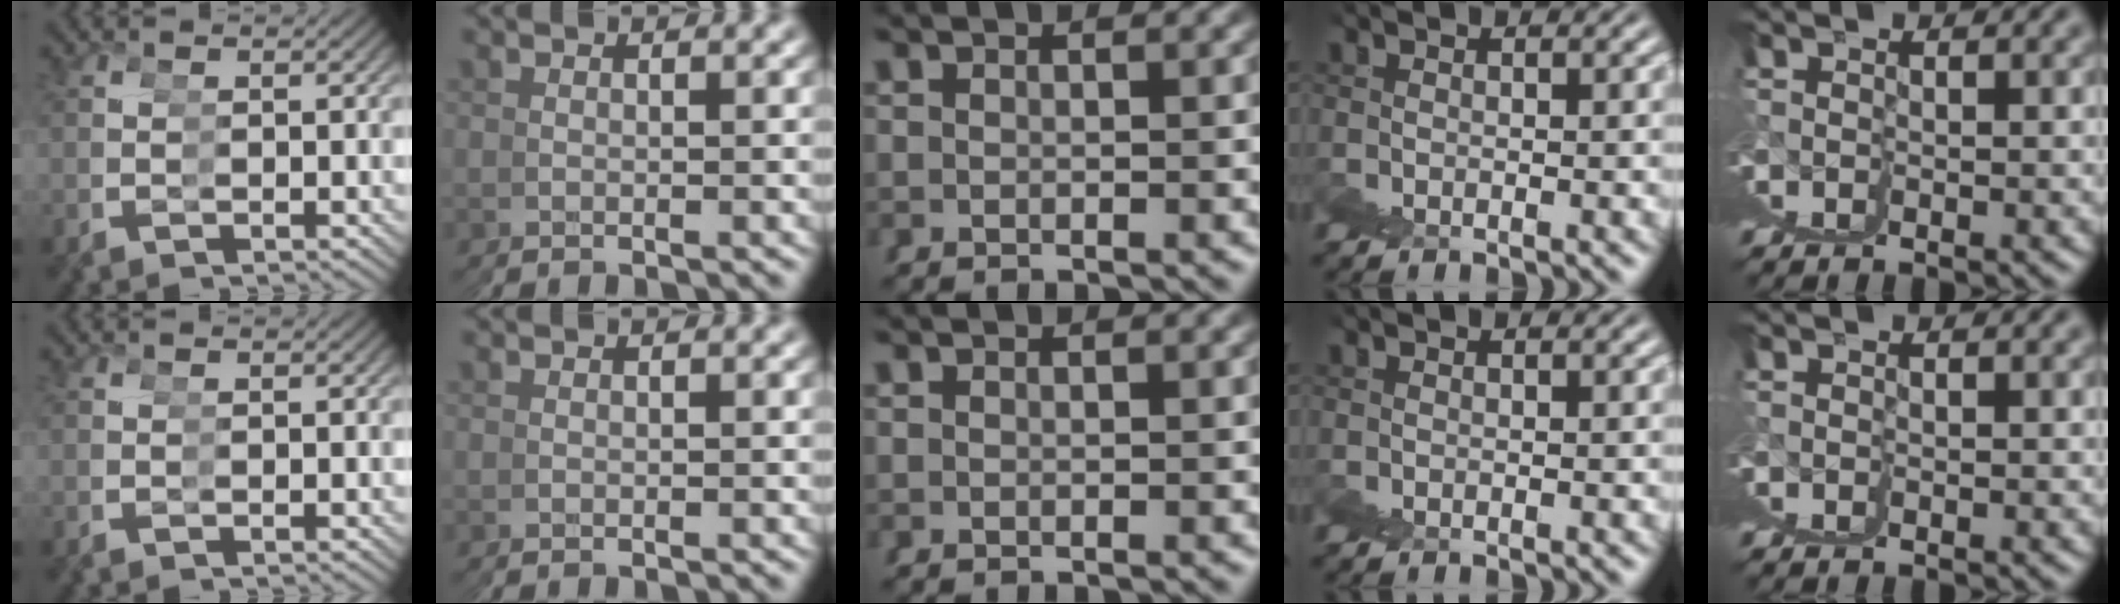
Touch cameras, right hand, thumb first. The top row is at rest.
{}